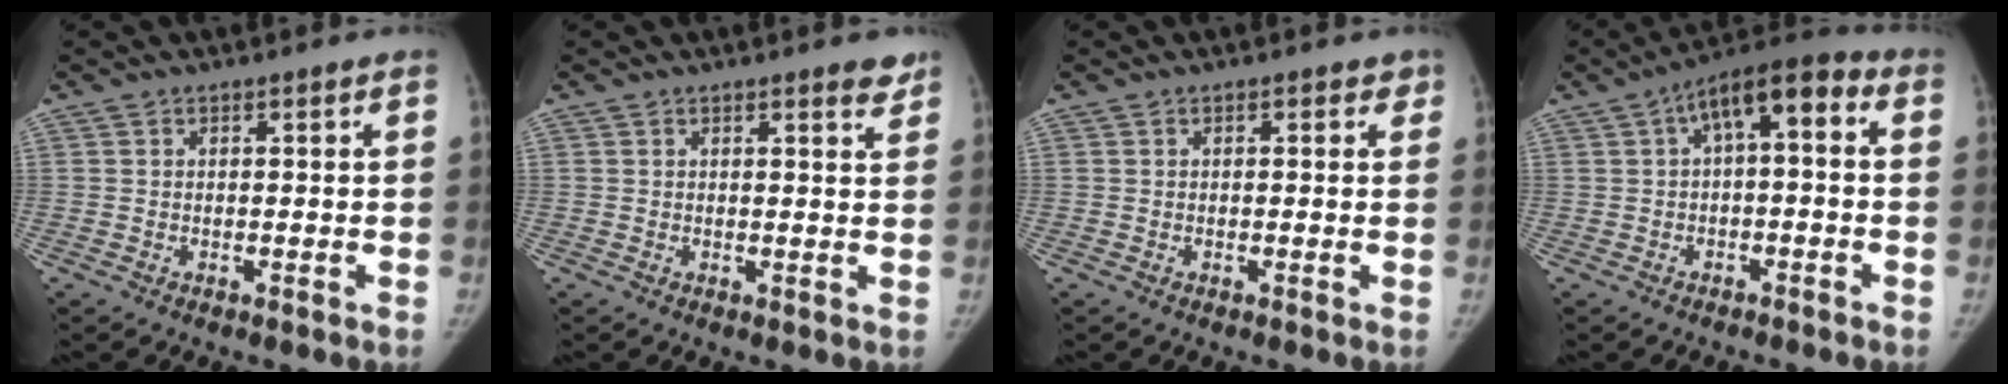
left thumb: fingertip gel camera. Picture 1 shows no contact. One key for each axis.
{"total": 2.6, "fx": 2.0, "fy": 0.7, "fz": 1.5, "tx": -0.002, "ty": -0.012, "tz": 0.022}
{"total": 1.6, "fx": 0.8, "fy": 1.0, "fz": 1.0, "tx": 0.005, "ty": 0.002, "tz": 0.004}
{"total": 9.5, "fx": 1.6, "fy": 4.2, "fz": 8.4, "tx": -0.112, "ty": 0.044, "tz": 0.012}